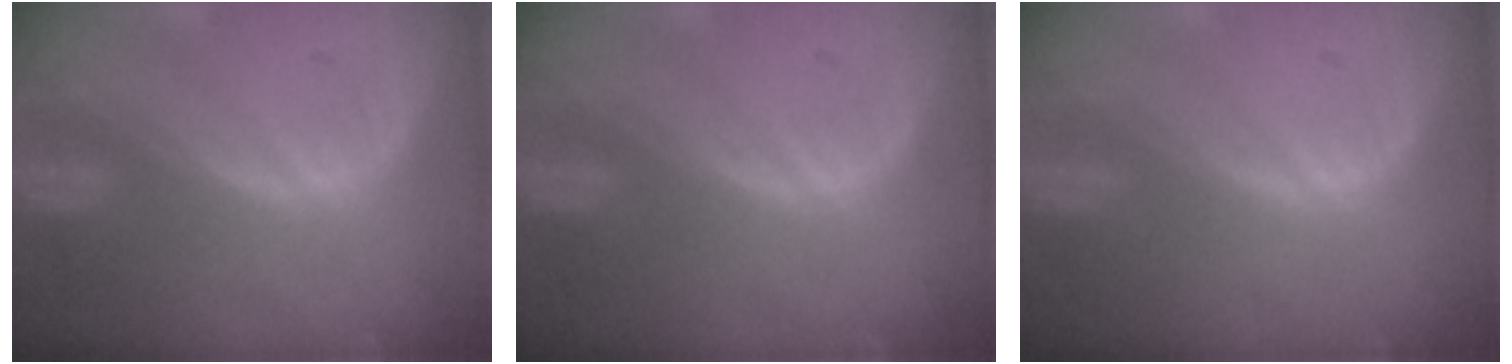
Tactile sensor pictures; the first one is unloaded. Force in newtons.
{"total": 0.0}
{"total": 0.0}